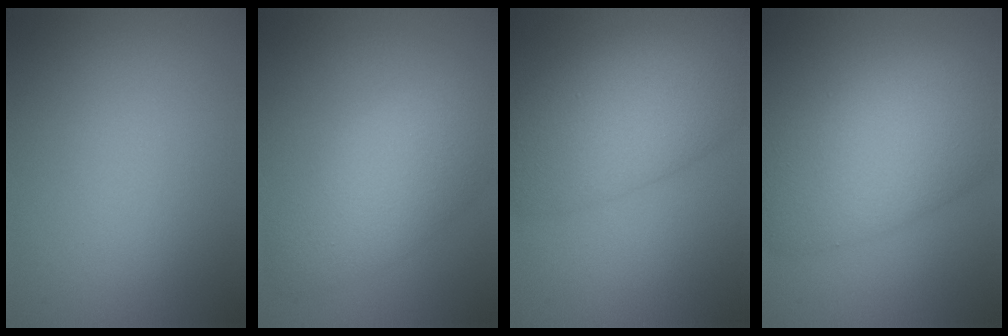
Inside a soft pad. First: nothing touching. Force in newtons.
{"total": 5.7, "press": 5.7, "slide": 0.4}
{"total": 8.1, "press": 8.1, "slide": 0.2}
{"total": 9.1, "press": 9.1, "slide": 0.2}